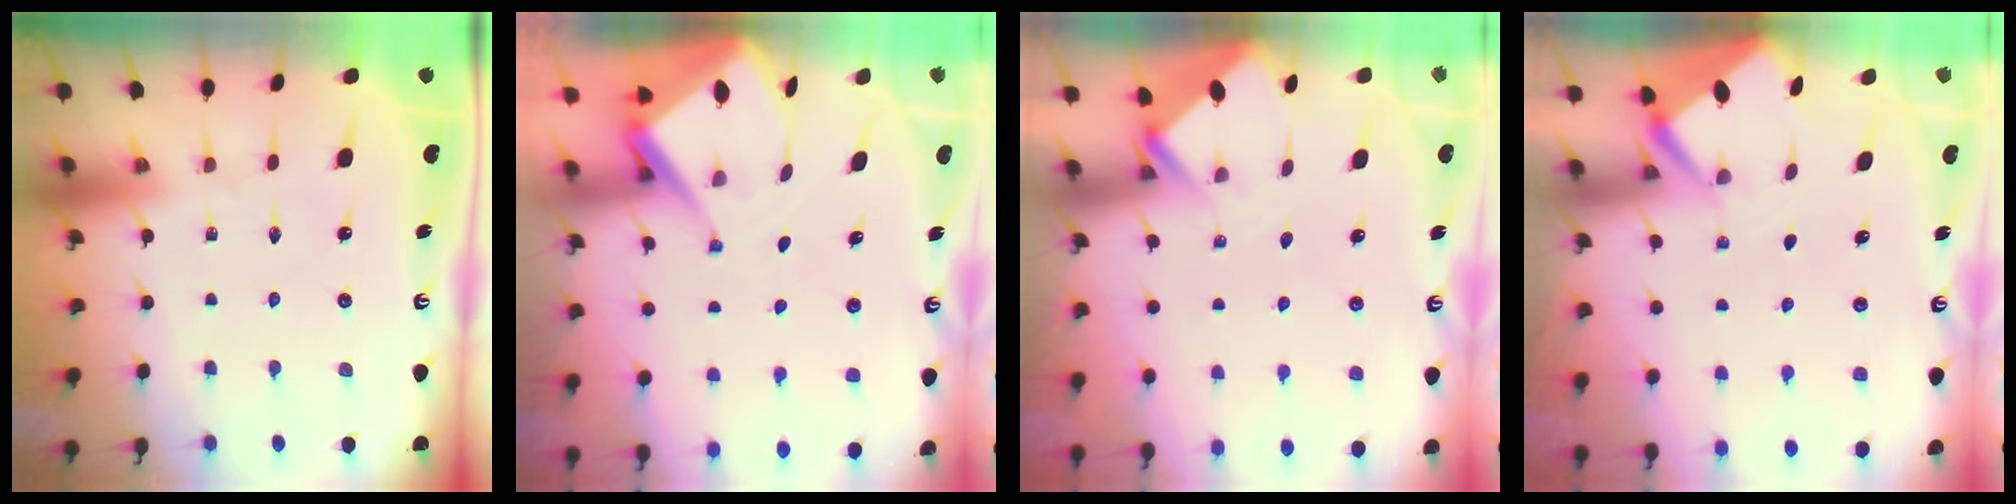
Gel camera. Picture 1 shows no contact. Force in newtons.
{"total": 7.7, "press": 7.7, "slide": 0.7}
{"total": 2.7, "press": 2.7, "slide": 0.2}
{"total": 2.7, "press": 2.6, "slide": 0.3}